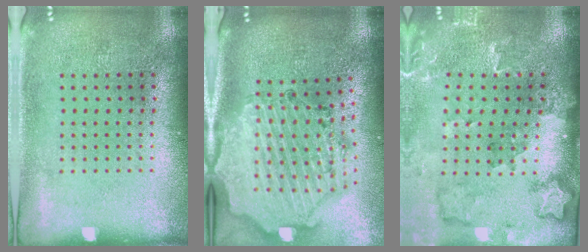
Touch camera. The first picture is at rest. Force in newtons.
{"total": 2.7, "press": 2.5, "slide": 1.1}
{"total": 1.8, "press": 1.8, "slide": 0.3}